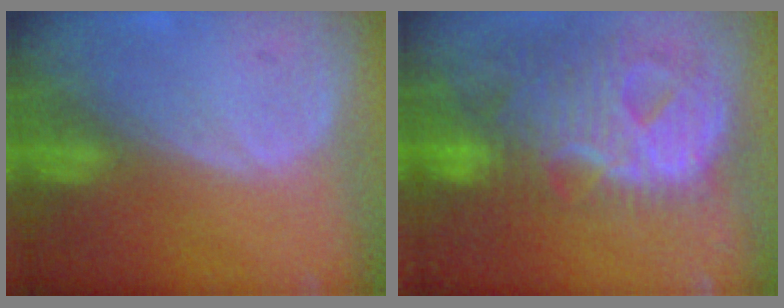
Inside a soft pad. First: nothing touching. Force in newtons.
{"total": 13.0, "press": 10.9, "slide": 7.0}